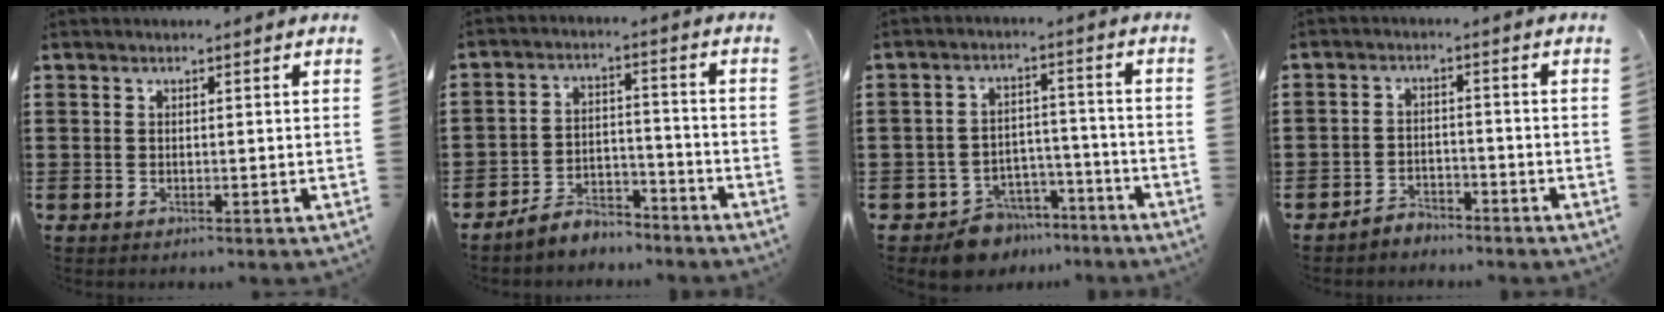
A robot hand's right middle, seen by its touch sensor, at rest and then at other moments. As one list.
[{"total": 4.9, "force": [-4.8, 1.1, 0.1], "torque": [-0.004, 0.013, -0.100]}, {"total": 7.1, "force": [-6.5, 2.7, 0.9], "torque": [-0.021, 0.028, -0.130]}, {"total": 3.1, "force": [-3.0, 0.8, -0.3], "torque": [-0.003, 0.004, -0.066]}]